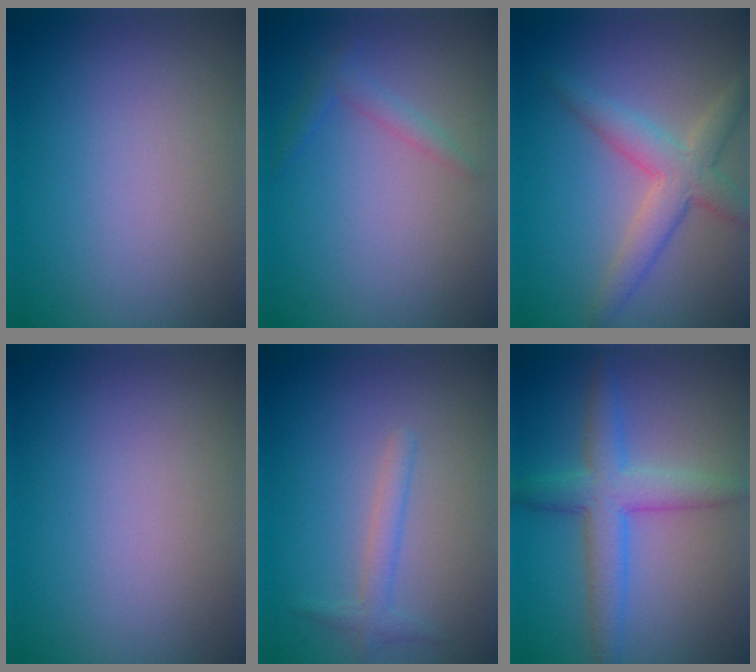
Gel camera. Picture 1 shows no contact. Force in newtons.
{"total": 1.4, "press": 1.4, "slide": 0.1}
{"total": 4.2, "press": 4.2, "slide": 0.2}
{"total": 0.0}
{"total": 1.6, "press": 1.6, "slide": 0.1}
{"total": 4.5, "press": 4.5, "slide": 0.2}